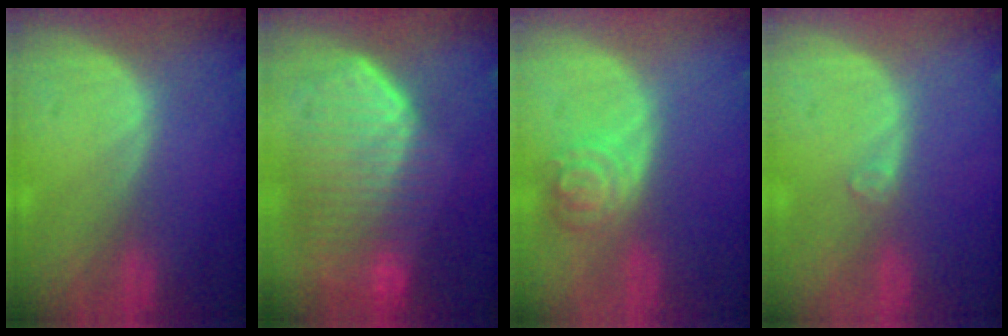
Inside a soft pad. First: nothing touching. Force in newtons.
{"total": 10.8, "press": 9.5, "slide": 5.2}
{"total": 5.0, "press": 4.4, "slide": 2.3}
{"total": 0.9, "press": 0.8, "slide": 0.2}